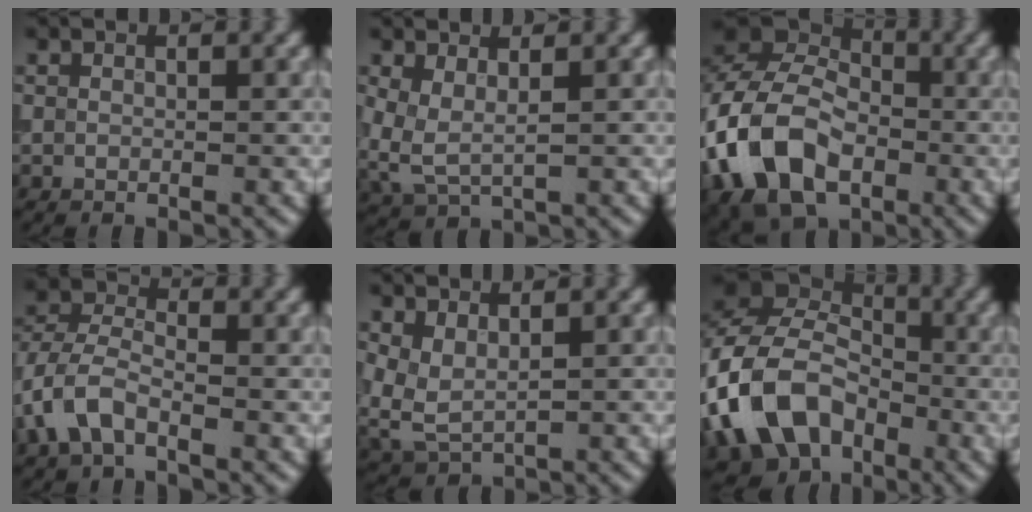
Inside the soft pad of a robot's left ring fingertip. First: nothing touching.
{"total": 3.2, "force": [0.8, 1.6, 2.6], "torque": [-0.073, -0.005, 0.015]}
{"total": 12.0, "force": [-3.9, 8.4, 7.6], "torque": [-0.163, -0.015, -0.083]}
{"total": 4.6, "force": [-2.2, 2.7, 3.0], "torque": [-0.068, 0.004, -0.055]}
{"total": 3.3, "force": [1.0, 2.0, 2.5], "torque": [-0.065, -0.001, 0.023]}
{"total": 11.8, "force": [-4.4, 8.6, 6.8], "torque": [-0.140, -0.007, -0.096]}